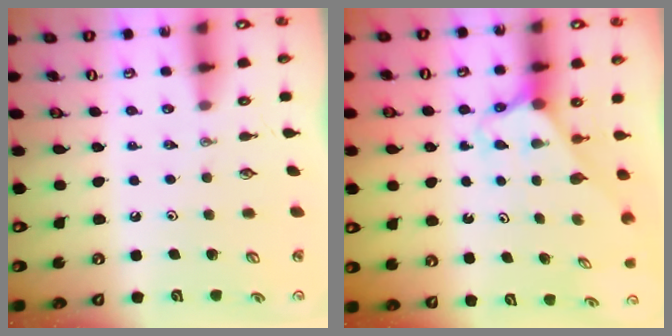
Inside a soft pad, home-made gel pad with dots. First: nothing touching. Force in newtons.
{"total": 2.5, "press": 2.5, "slide": 0.2}